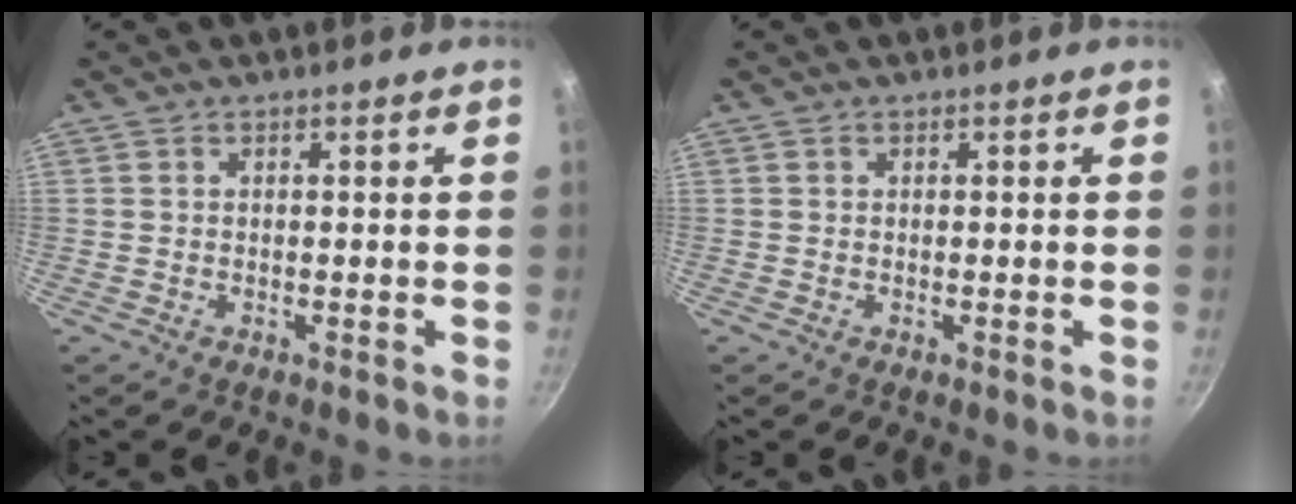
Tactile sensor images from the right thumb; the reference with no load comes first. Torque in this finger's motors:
{"motor_torque": [0.14, 0.06, 0.26, 0.13, 0.00]}